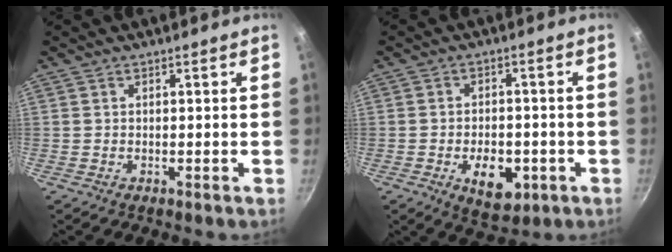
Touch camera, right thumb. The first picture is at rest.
{"total": 9.0, "force": [-3.0, 5.4, 6.6], "torque": [-0.074, 0.007, -0.035]}